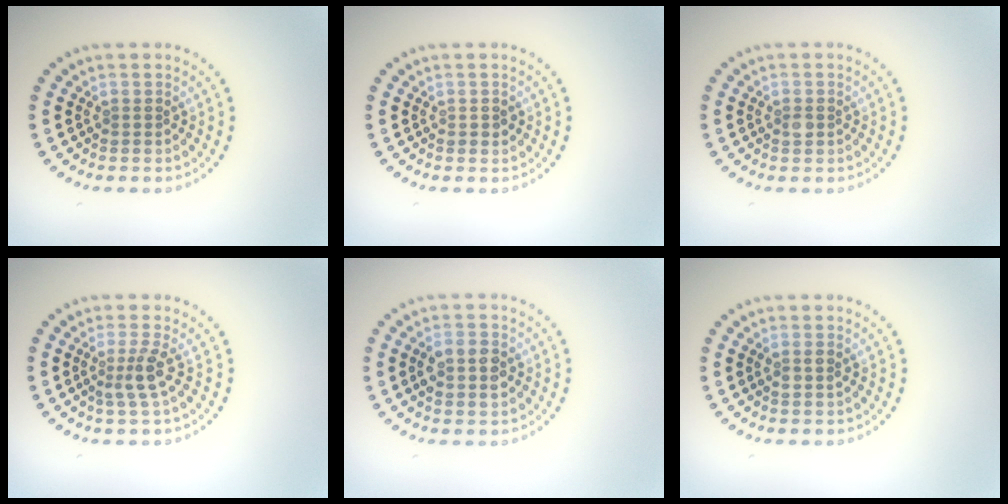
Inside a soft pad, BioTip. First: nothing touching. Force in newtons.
{"total": 0.8, "press": 0.8, "slide": 0.1}
{"total": 1.0, "press": 1.0, "slide": 0.1}
{"total": 2.2, "press": 1.8, "slide": 1.4}
{"total": 3.5, "press": 3.5, "slide": 0.3}
{"total": 1.0, "press": 1.0, "slide": 0.3}